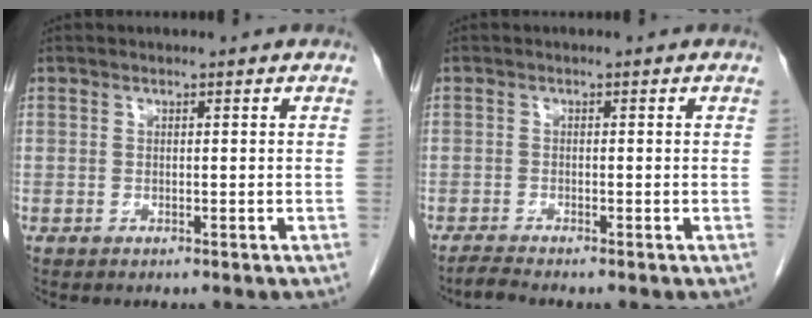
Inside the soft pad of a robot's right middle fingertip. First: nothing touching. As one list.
[{"total": 1.7, "force": [-1.5, -0.4, 0.5], "torque": [-0.020, -0.007, -0.032]}]